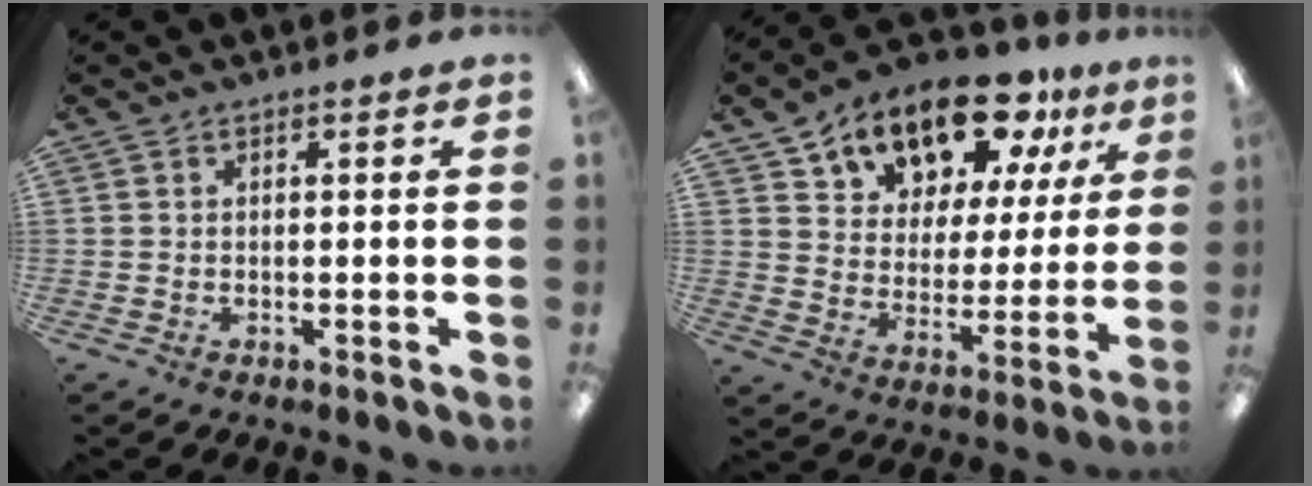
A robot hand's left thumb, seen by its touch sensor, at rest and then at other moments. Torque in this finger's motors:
{"motor_torque": [2.00, 2.06, 1.39, -1.38, 0.15]}